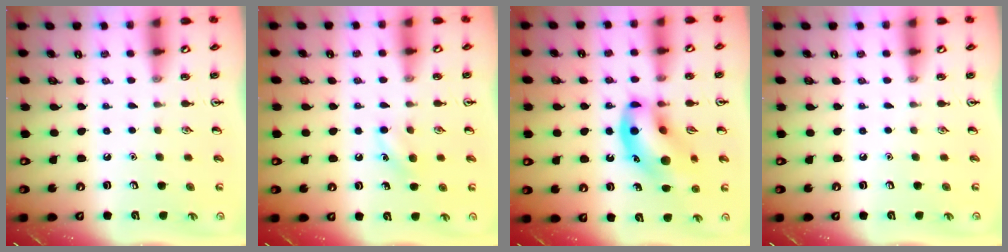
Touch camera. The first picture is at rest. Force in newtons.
{"total": 6.5, "press": 6.2, "slide": 1.8}
{"total": 15.8, "press": 15.6, "slide": 2.6}
{"total": 0.0}